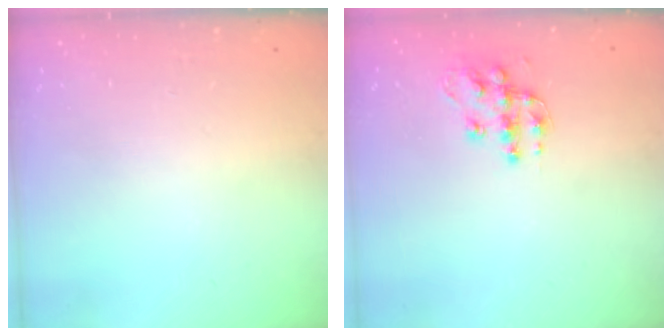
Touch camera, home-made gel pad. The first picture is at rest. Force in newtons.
{"total": 11.8, "press": 11.8, "slide": 0.6}